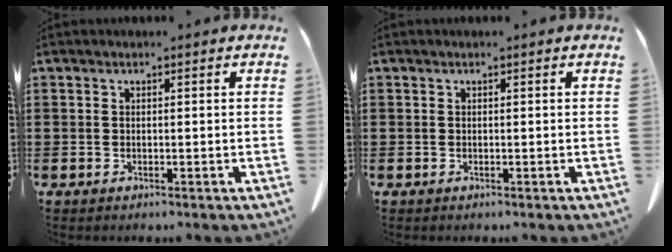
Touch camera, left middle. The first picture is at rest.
{"total": 0.0}